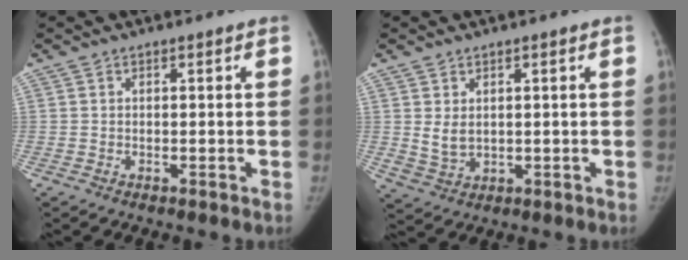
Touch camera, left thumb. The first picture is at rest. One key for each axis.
{"total": 3.6, "fx": 0.8, "fy": 2.6, "fz": 2.3, "tx": -0.037, "ty": -0.013, "tz": 0.029}